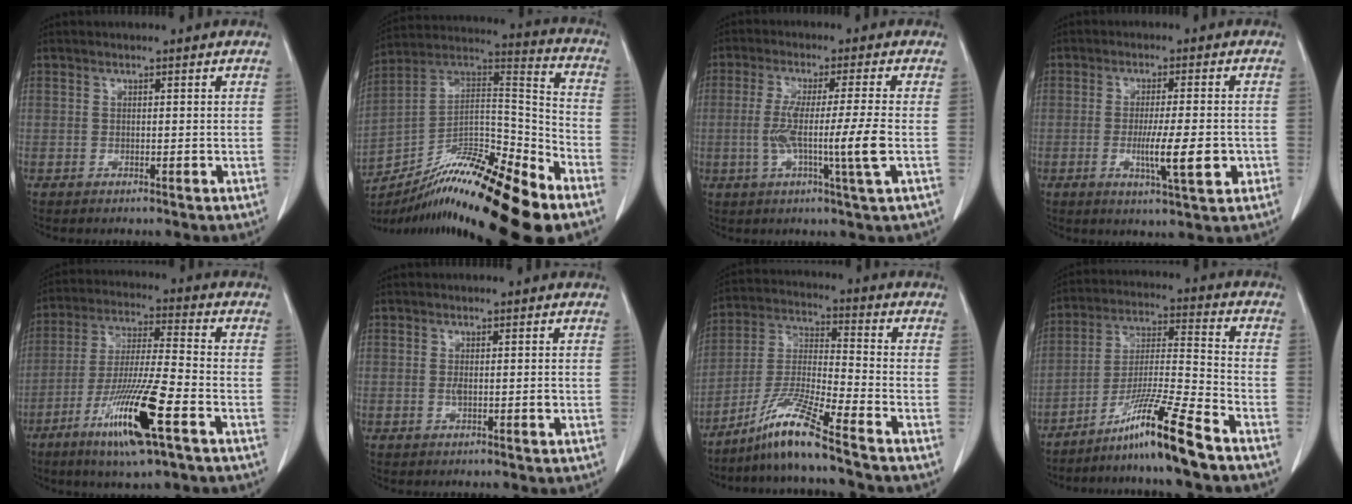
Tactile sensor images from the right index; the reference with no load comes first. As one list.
[{"total": 22.5, "force": [-15.3, 2.5, 16.2], "torque": [-0.253, 0.010, -0.263]}, {"total": 9.5, "force": [-1.6, -1.3, 9.3], "torque": [-0.172, -0.014, -0.030]}, {"total": 7.8, "force": [-2.1, 0.8, 7.4], "torque": [-0.120, -0.010, -0.032]}, {"total": 14.6, "force": [-7.1, 0.7, 12.8], "torque": [-0.250, -0.026, -0.127]}, {"total": 1.6, "force": [-0.3, 0.3, 1.6], "torque": [-0.028, -0.002, -0.003]}, {"total": 10.2, "force": [-7.9, -1.4, 6.3], "torque": [-0.136, -0.021, -0.152]}, {"total": 12.3, "force": [-9.0, -1.6, 8.3], "torque": [-0.156, -0.018, -0.162]}]